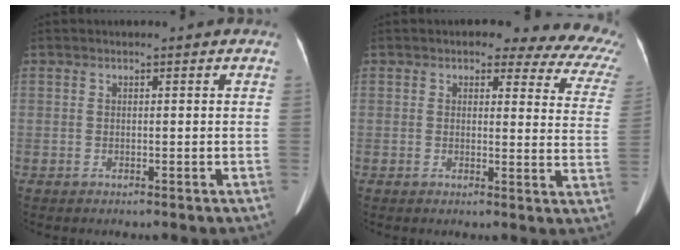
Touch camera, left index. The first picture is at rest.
{"total": 13.4, "force": [9.9, 5.2, 7.4], "torque": [-0.057, 0.001, 0.083]}